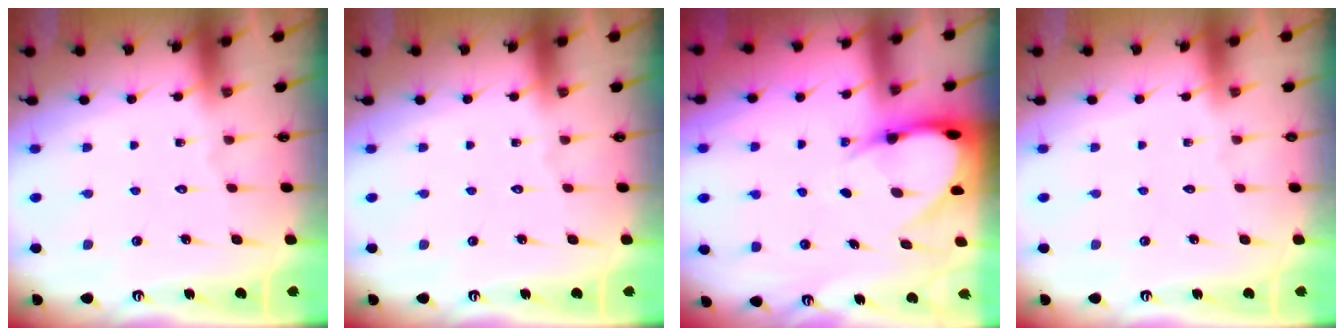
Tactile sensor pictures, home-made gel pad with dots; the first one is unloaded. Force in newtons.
{"total": 0.0}
{"total": 6.0, "press": 6.0, "slide": 0.6}
{"total": 0.0}